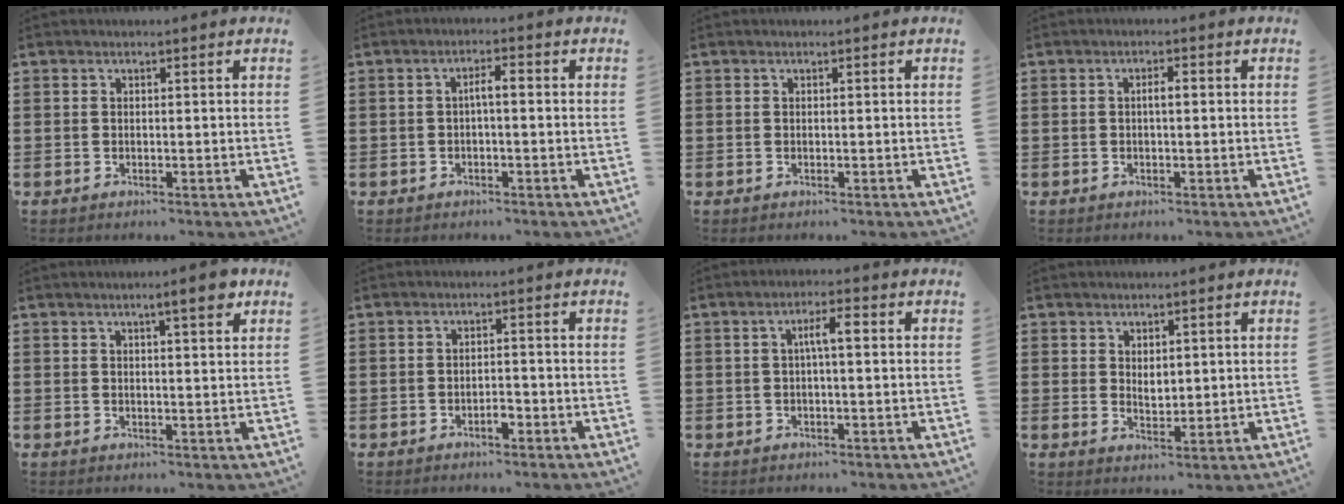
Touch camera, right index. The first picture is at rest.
{"total": 2.1, "force": [-0.4, 0.3, 2.0], "torque": [-0.039, 0.003, -0.009]}
{"total": 0.0}
{"total": 1.6, "force": [-0.1, 0.4, 1.5], "torque": [-0.028, 0.002, -0.002]}
{"total": 4.1, "force": [2.5, 0.7, 3.3], "torque": [-0.045, -0.005, 0.036]}
{"total": 1.9, "force": [-1.1, 0.6, 1.4], "torque": [-0.028, 0.001, -0.021]}
{"total": 3.4, "force": [0.1, 0.7, 3.4], "torque": [-0.063, 0.007, -0.001]}
{"total": 2.0, "force": [1.3, 1.1, 1.1], "torque": [-0.016, 0.001, 0.022]}